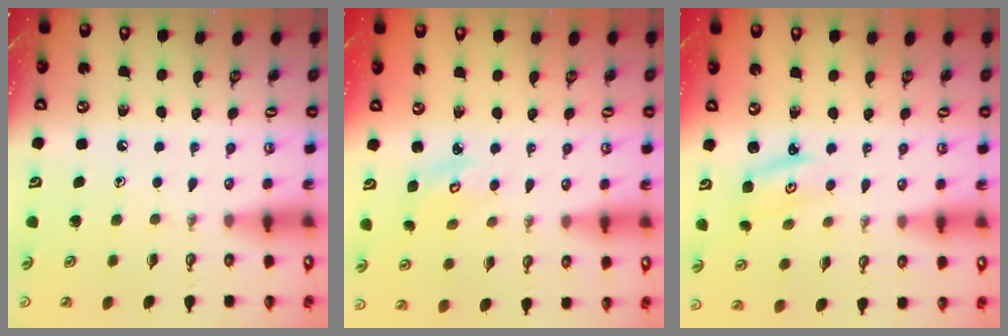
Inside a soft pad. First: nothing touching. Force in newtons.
{"total": 2.5, "press": 2.5, "slide": 0.3}
{"total": 2.9, "press": 2.9, "slide": 0.4}